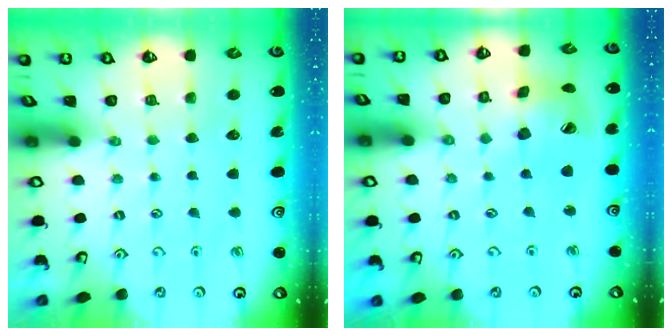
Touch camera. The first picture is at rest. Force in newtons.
{"total": 14.9, "press": 14.7, "slide": 2.3}